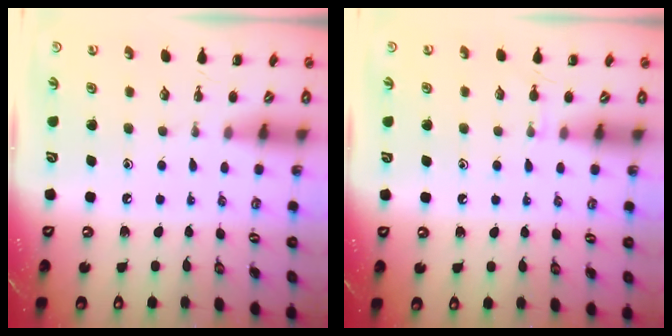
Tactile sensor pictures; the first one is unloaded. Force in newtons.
{"total": 4.0, "press": 3.8, "slide": 1.3}